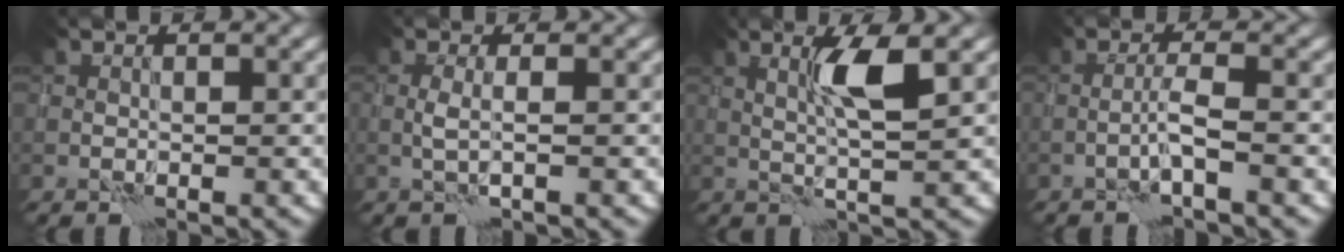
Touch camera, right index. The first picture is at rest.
{"total": 1.2, "force": [0.1, 0.1, 1.2], "torque": [-0.021, 0.002, -0.002]}
{"total": 3.4, "force": [1.3, 0.2, 3.2], "torque": [-0.061, 0.003, 0.025]}
{"total": 1.7, "force": [-0.8, -0.1, 1.5], "torque": [-0.025, 0.012, -0.022]}